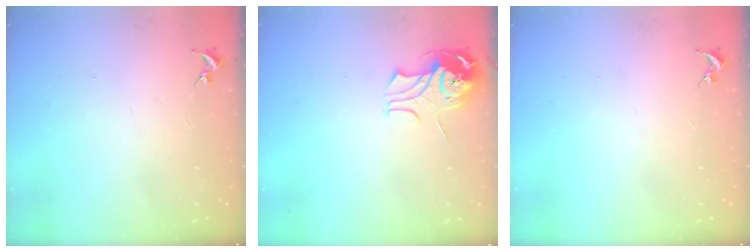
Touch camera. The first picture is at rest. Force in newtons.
{"total": 10.2, "press": 10.1, "slide": 1.0}
{"total": 0.0}